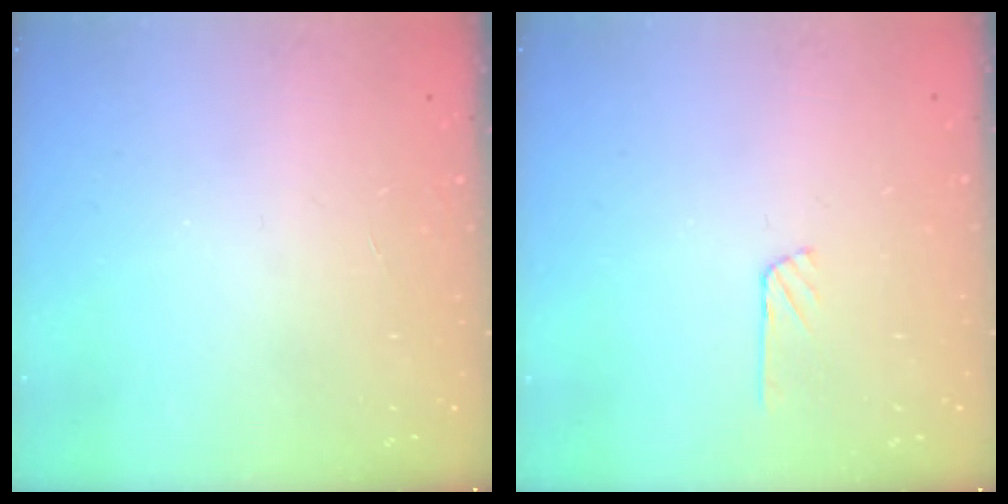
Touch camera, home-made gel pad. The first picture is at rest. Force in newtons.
{"total": 3.3, "press": 3.3, "slide": 0.3}